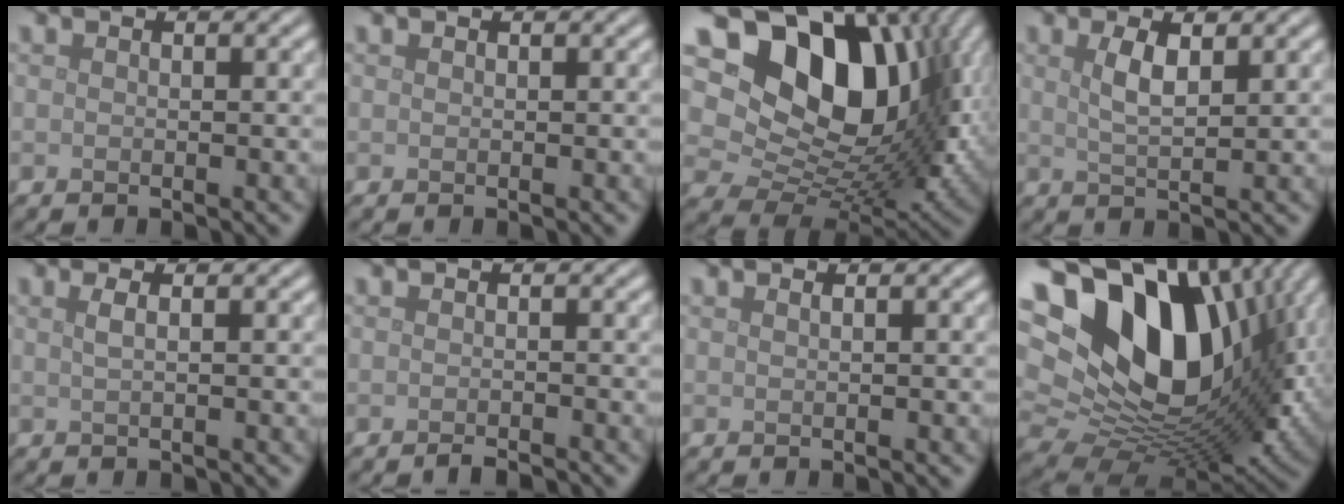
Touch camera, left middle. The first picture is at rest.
{"total": 0.0}
{"total": 16.3, "force": [5.3, 11.2, 10.7], "torque": [-0.191, 0.014, 0.099]}
{"total": 2.6, "force": [1.1, 0.8, 2.2], "torque": [-0.042, 0.000, 0.022]}
{"total": 1.5, "force": [0.3, 0.6, 1.3], "torque": [-0.021, 0.001, -0.001]}
{"total": 1.0, "force": [-0.9, 0.1, 0.5], "torque": [-0.006, -0.001, -0.017]}
{"total": 0.5, "force": [0.2, 0.3, 0.4], "torque": [-0.004, -0.001, 0.000]}
{"total": 20.2, "force": [5.4, 13.5, 14.0], "torque": [-0.269, -0.002, 0.118]}